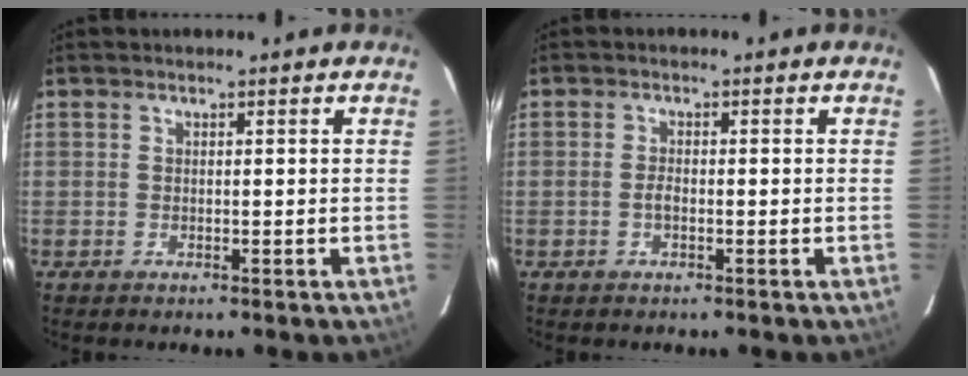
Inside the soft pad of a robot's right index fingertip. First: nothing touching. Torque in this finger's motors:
{"motor_torque": [0.66, 0.23, 0.18, 0.01]}